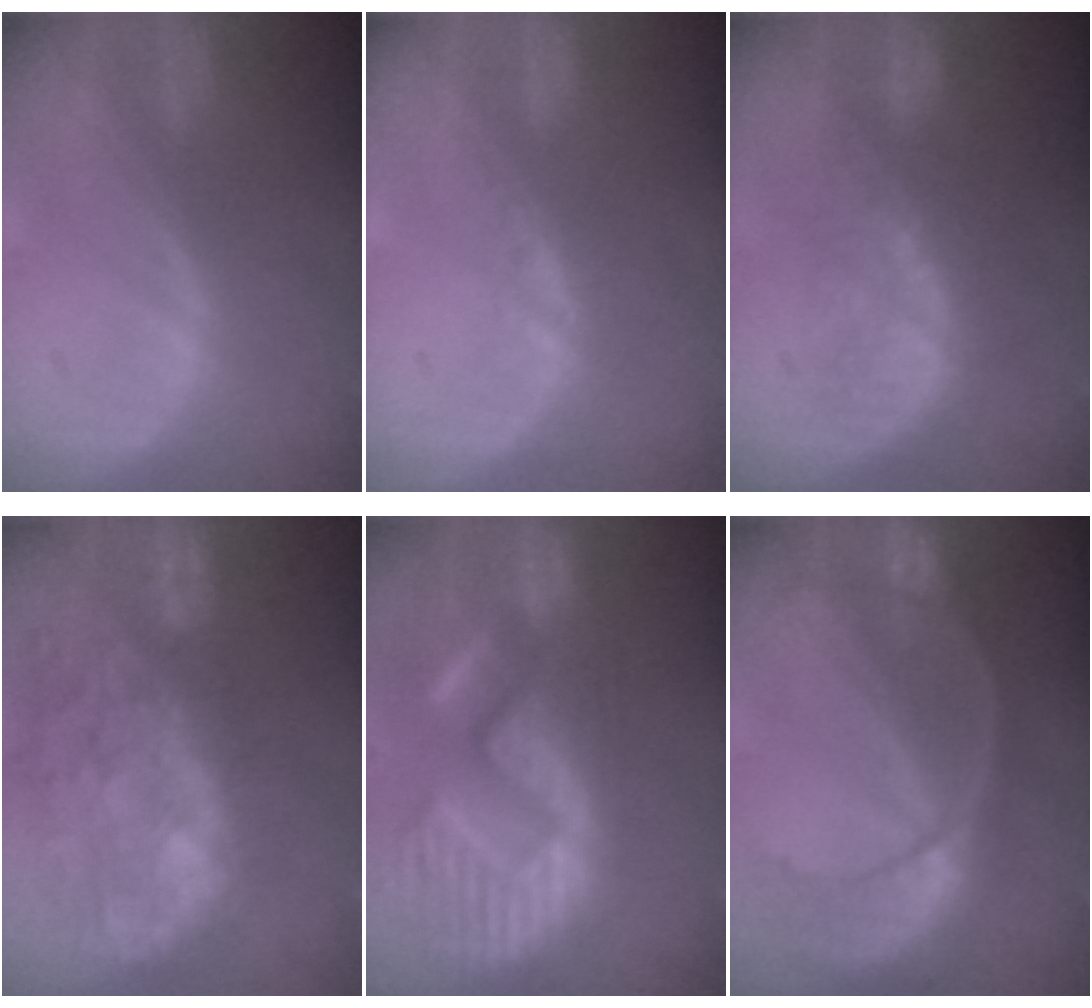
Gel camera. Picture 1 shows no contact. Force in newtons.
{"total": 0.9, "press": 0.8, "slide": 0.5}
{"total": 8.5, "press": 7.6, "slide": 3.7}
{"total": 13.4, "press": 11.6, "slide": 6.7}
{"total": 15.3, "press": 12.7, "slide": 8.4}
{"total": 10.3, "press": 9.0, "slide": 5.0}